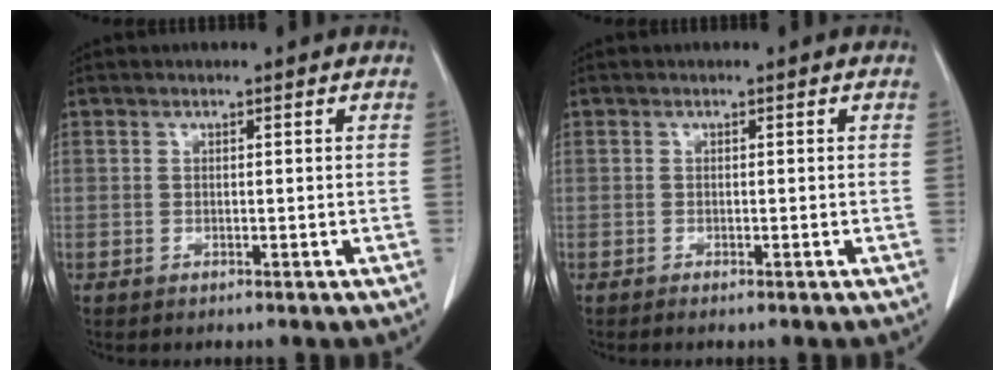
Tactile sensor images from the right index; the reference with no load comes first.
{"total": 0.6, "force": [-0.4, 0.0, 0.4], "torque": [-0.009, -0.001, -0.009]}